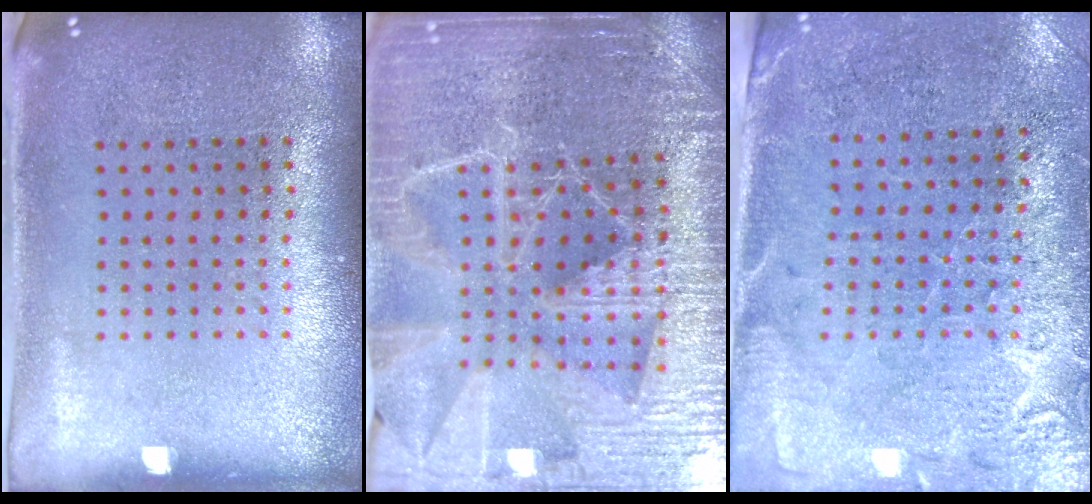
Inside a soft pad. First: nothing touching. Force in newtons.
{"total": 5.1, "press": 4.6, "slide": 2.1}
{"total": 2.8, "press": 2.5, "slide": 1.1}